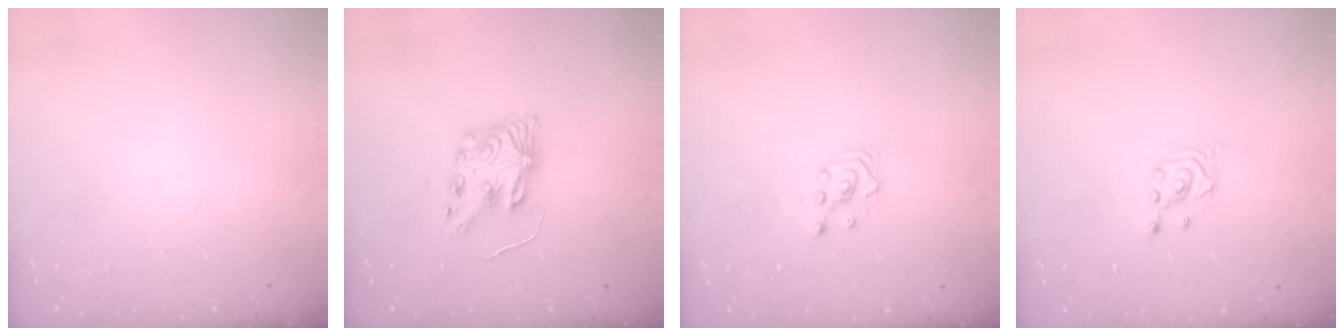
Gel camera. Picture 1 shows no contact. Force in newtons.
{"total": 8.5, "press": 8.5, "slide": 0.3}
{"total": 2.3, "press": 2.3, "slide": 0.3}
{"total": 2.7, "press": 2.7, "slide": 0.2}